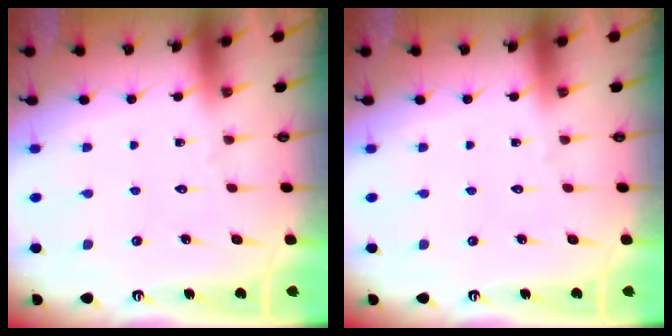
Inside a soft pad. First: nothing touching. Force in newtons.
{"total": 0.0}